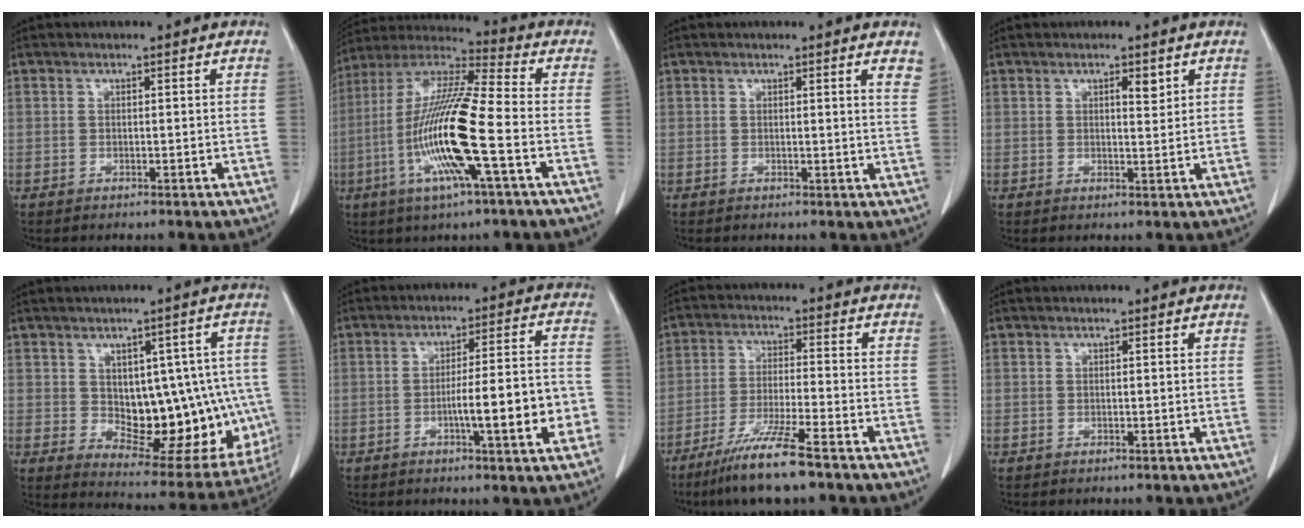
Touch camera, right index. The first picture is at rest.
{"total": 17.3, "force": [-4.7, 0.8, 16.6], "torque": [-0.340, -0.011, -0.096]}
{"total": 2.8, "force": [2.2, 0.0, 1.9], "torque": [-0.021, -0.011, 0.013]}
{"total": 2.1, "force": [1.2, 0.6, 1.7], "torque": [-0.025, -0.005, 0.017]}
{"total": 17.2, "force": [-1.0, 8.7, 14.8], "torque": [-0.161, 0.013, 0.016]}
{"total": 11.3, "force": [-3.3, 0.9, 10.8], "torque": [-0.158, 0.011, -0.047]}
{"total": 9.7, "force": [-6.9, -0.1, 6.8], "torque": [-0.132, -0.030, -0.128]}
{"total": 0.0}